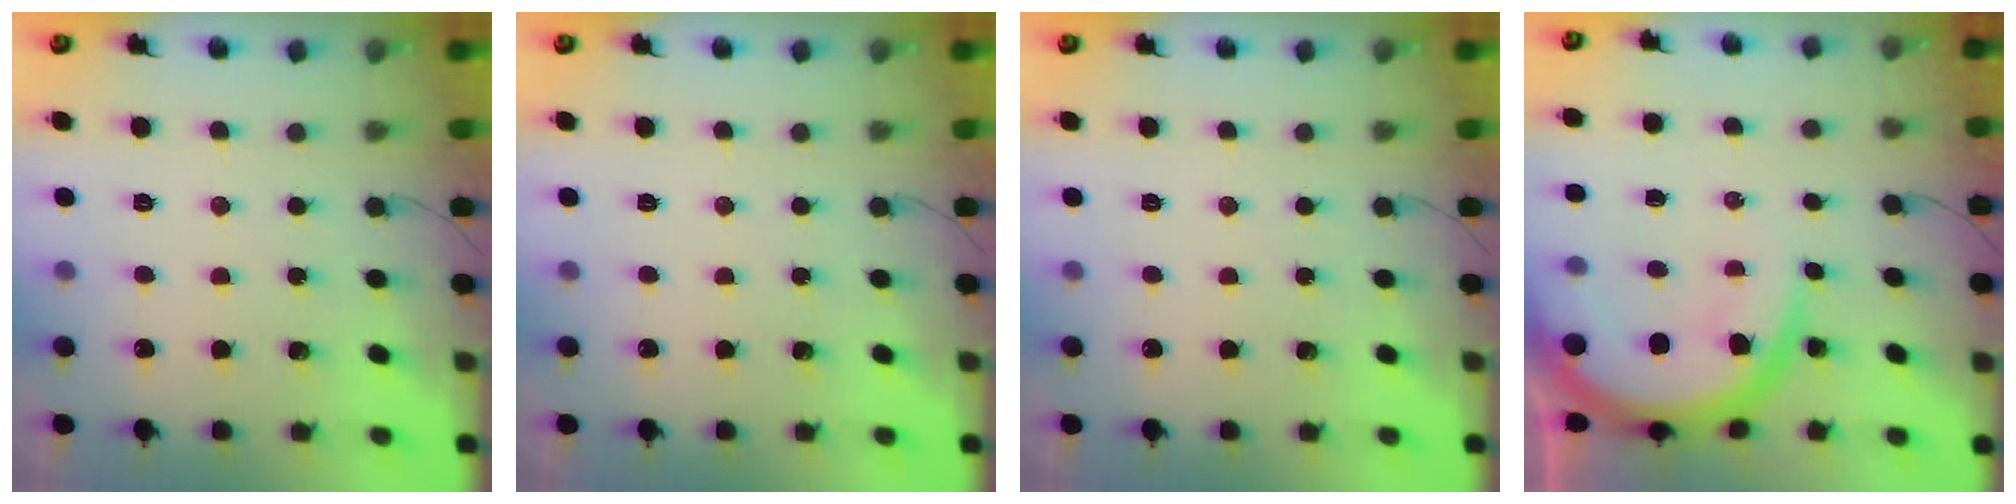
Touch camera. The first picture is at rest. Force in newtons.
{"total": 0.0}
{"total": 0.0}
{"total": 13.1, "press": 13.1, "slide": 1.0}